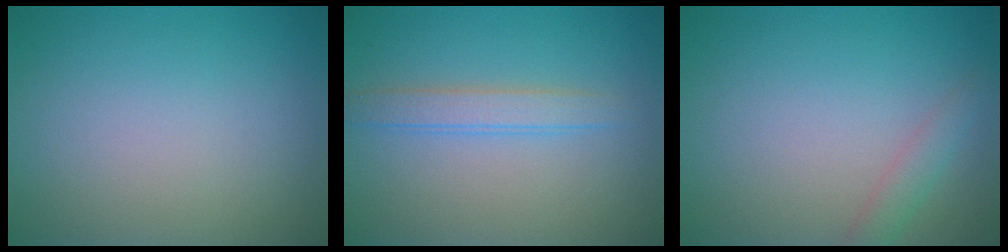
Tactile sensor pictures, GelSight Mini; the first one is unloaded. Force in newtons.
{"total": 2.2, "press": 2.2, "slide": 0.1}
{"total": 1.6, "press": 1.6, "slide": 0.0}